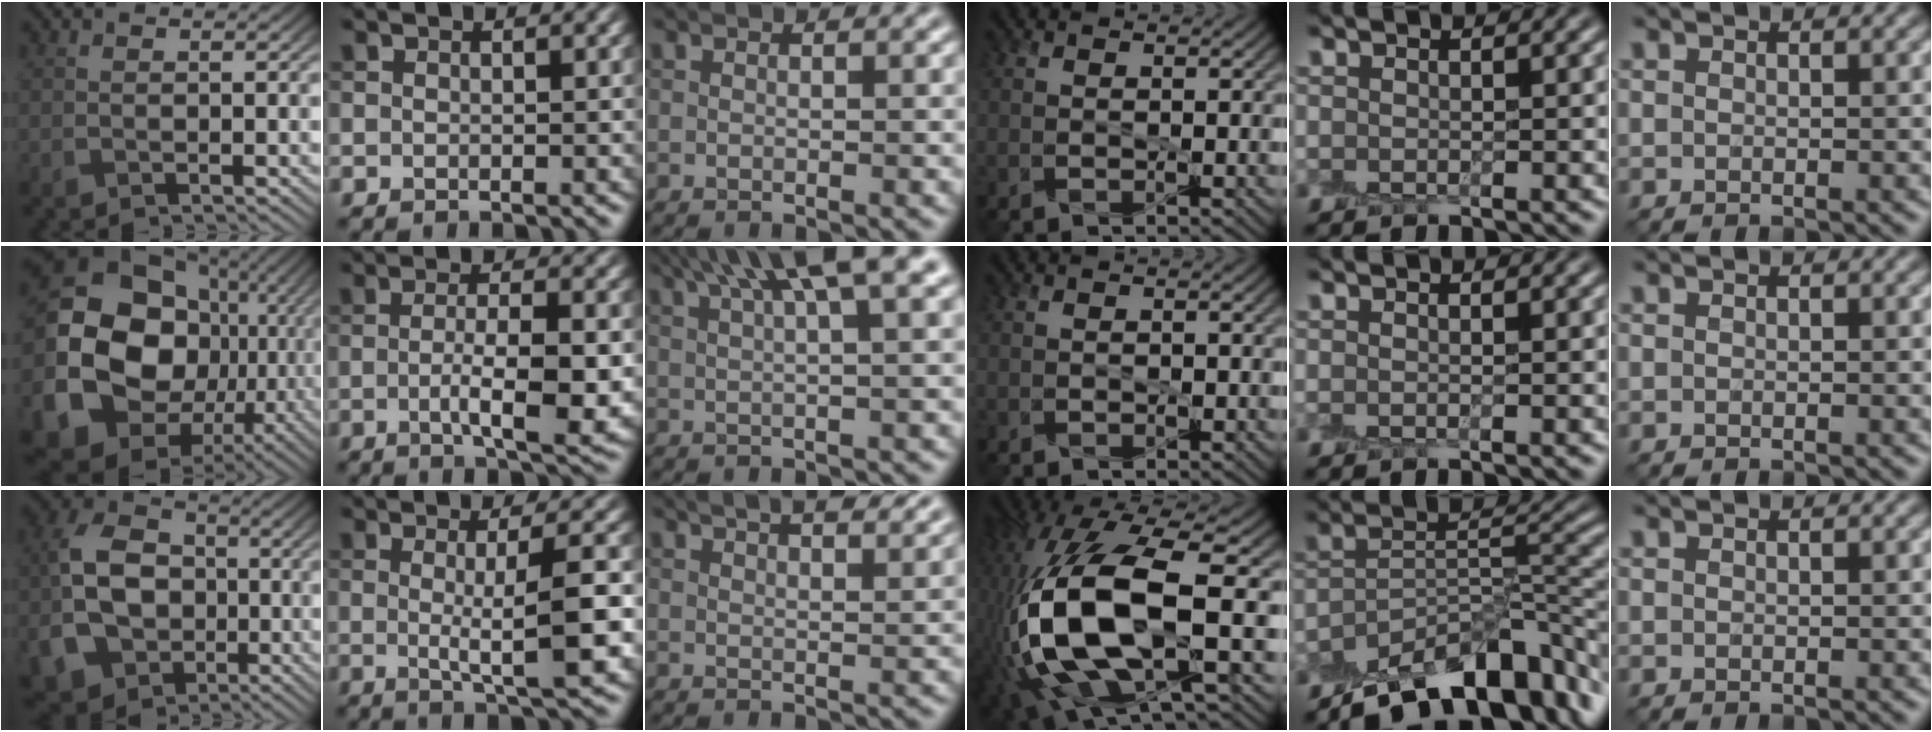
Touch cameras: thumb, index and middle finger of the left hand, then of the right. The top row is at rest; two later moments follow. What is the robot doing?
{"motion": "peel", "object": "plastic screen protector"}